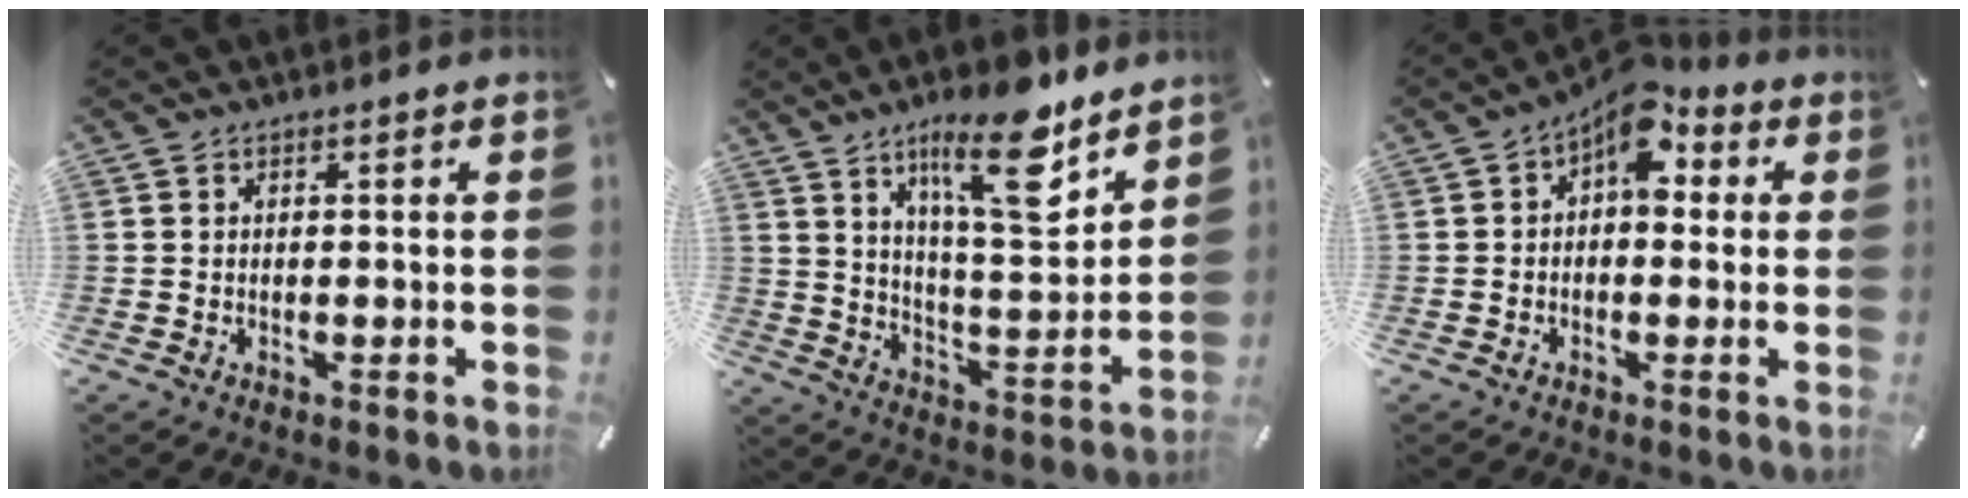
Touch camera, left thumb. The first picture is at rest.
{"total": 18.0, "force": [11.2, 5.6, 12.9], "torque": [-0.200, -0.063, 0.179]}
{"total": 9.2, "force": [4.3, 5.3, 6.1], "torque": [-0.088, -0.024, 0.072]}